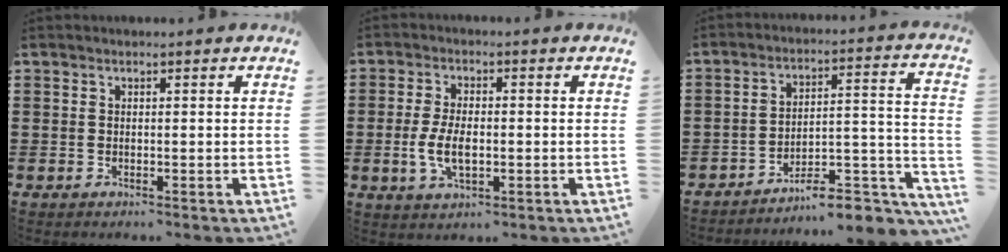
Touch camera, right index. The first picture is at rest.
{"total": 5.7, "force": [-1.0, 2.7, 4.9], "torque": [-0.113, -0.005, -0.023]}
{"total": 8.4, "force": [-7.3, 1.9, 3.7], "torque": [-0.043, 0.015, -0.137]}